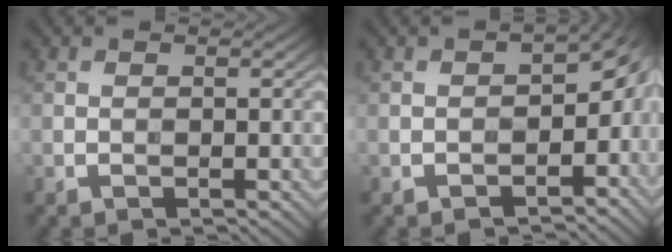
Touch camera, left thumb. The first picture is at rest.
{"total": 9.5, "force": [-3.2, 5.8, 6.9], "torque": [-0.059, -0.031, -0.038]}